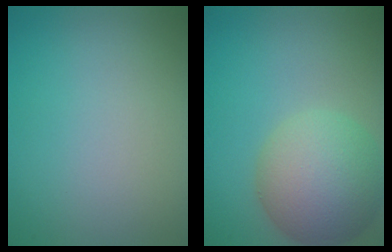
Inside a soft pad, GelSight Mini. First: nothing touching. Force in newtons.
{"total": 7.3, "press": 7.3, "slide": 0.7}